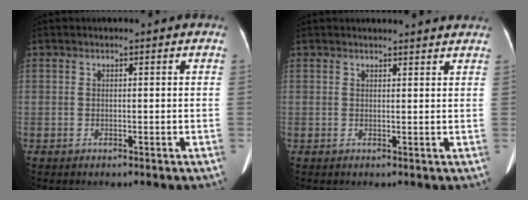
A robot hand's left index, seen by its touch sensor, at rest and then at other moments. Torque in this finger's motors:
{"motor_torque": [-0.13, -0.18, -0.03, -0.02]}